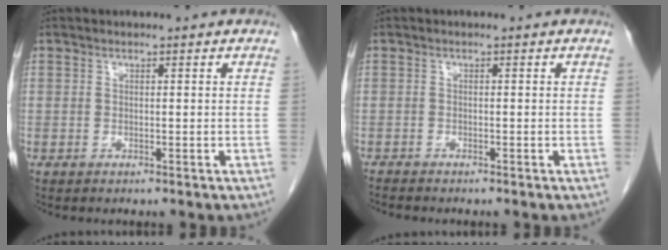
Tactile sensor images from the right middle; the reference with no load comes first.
{"total": 1.8, "force": [-1.7, 0.1, 0.5], "torque": [-0.013, -0.004, -0.028]}